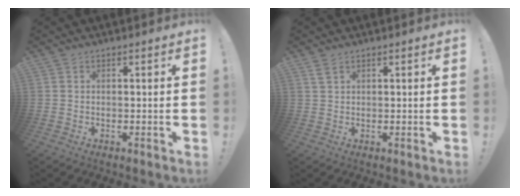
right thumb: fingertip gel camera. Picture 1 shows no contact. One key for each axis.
{"total": 2.1, "fx": 1.5, "fy": 0.8, "fz": 1.3, "tx": -0.021, "ty": -0.003, "tz": 0.026}